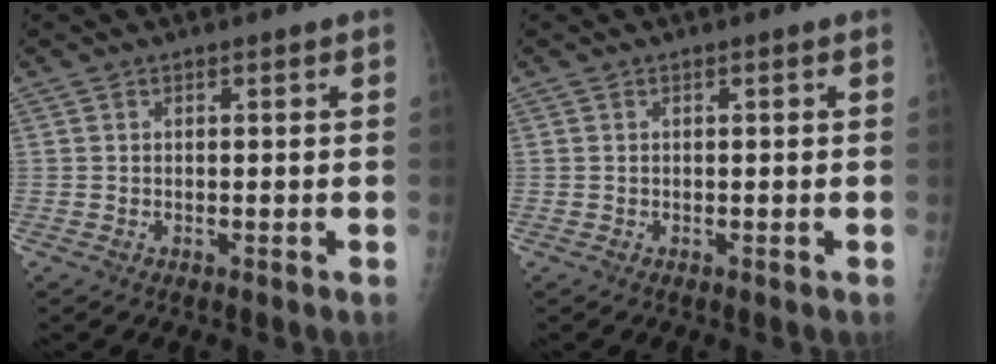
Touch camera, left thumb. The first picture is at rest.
{"total": 0.0}